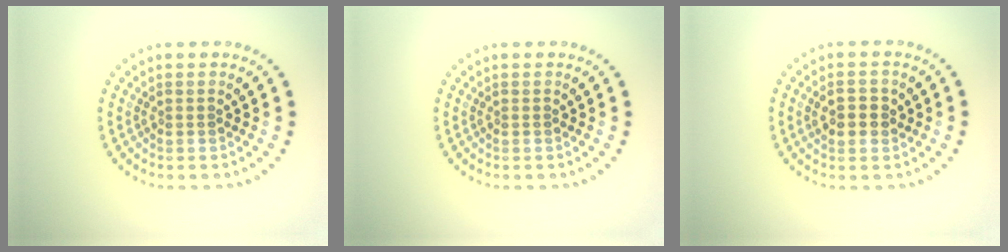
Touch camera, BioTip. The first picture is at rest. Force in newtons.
{"total": 0.0}
{"total": 2.5, "press": 2.5, "slide": 0.2}